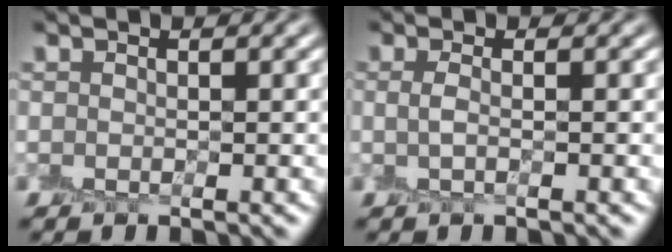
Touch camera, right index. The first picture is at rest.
{"total": 0.9, "force": [0.0, 0.0, 0.9], "torque": [-0.025, 0.000, -0.002]}